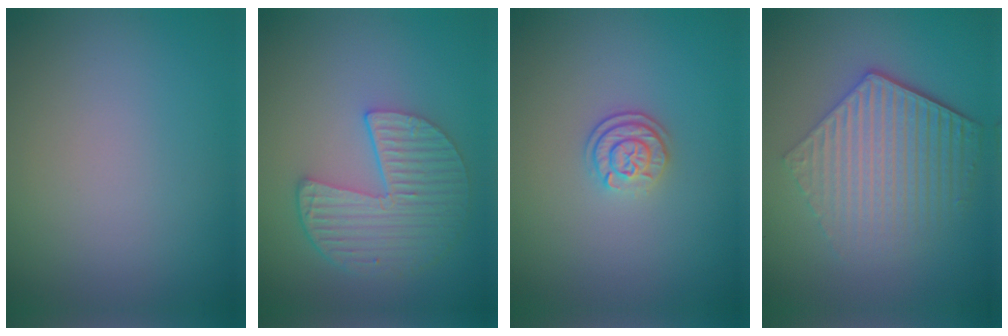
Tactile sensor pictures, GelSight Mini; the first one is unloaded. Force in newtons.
{"total": 5.6, "press": 4.2, "slide": 3.7}
{"total": 2.3, "press": 1.9, "slide": 1.2}
{"total": 6.1, "press": 4.4, "slide": 4.2}